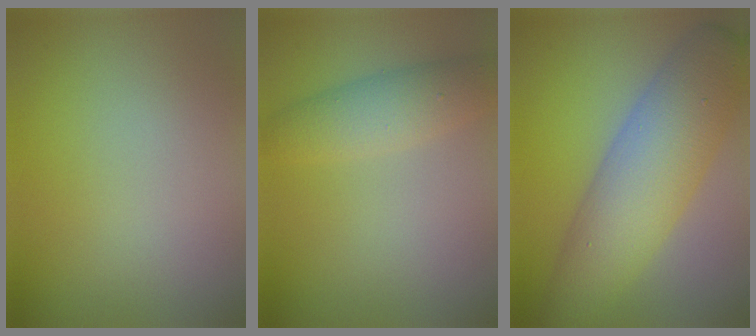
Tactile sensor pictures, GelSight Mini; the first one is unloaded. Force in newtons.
{"total": 3.4, "press": 3.4, "slide": 0.1}
{"total": 8.4, "press": 8.4, "slide": 0.1}